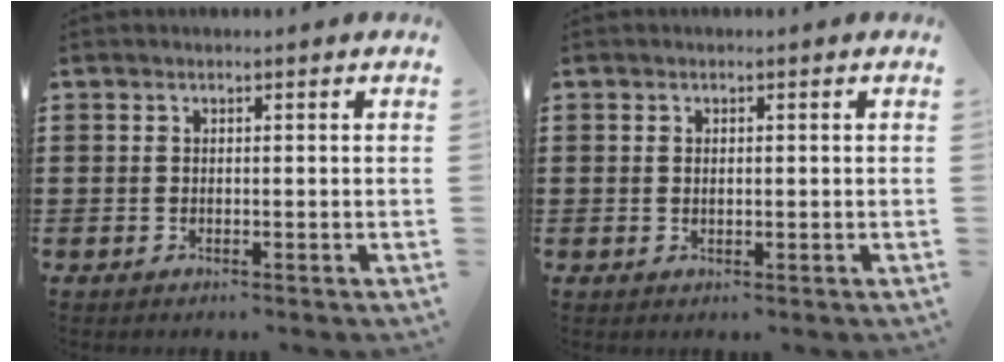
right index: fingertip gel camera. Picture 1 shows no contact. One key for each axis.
{"total": 0.6, "fx": 0.2, "fy": 0.2, "fz": 0.6, "tx": -0.013, "ty": 0.000, "tz": 0.003}